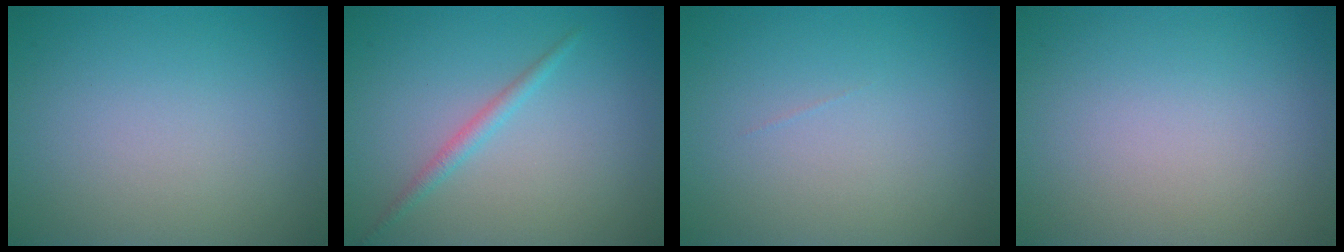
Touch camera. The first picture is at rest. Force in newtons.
{"total": 1.3, "press": 1.3, "slide": 0.1}
{"total": 0.0}
{"total": 0.0}